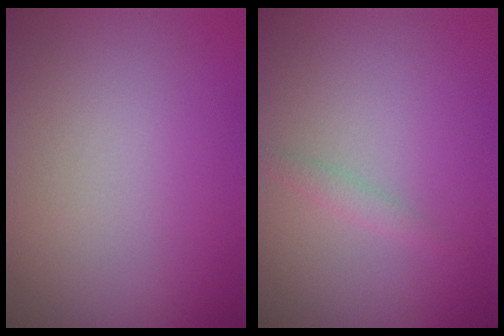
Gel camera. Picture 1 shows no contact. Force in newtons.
{"total": 1.0, "press": 1.0, "slide": 0.1}